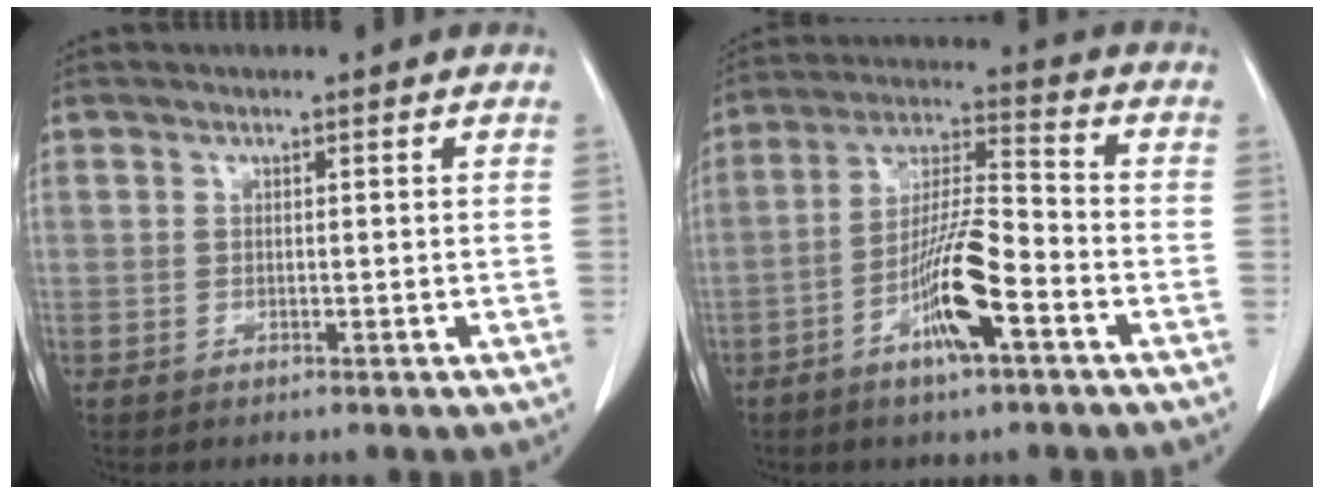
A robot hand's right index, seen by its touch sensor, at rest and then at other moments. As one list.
[{"total": 10.9, "force": [-5.0, 1.4, 9.6], "torque": [-0.184, 0.002, -0.093]}]